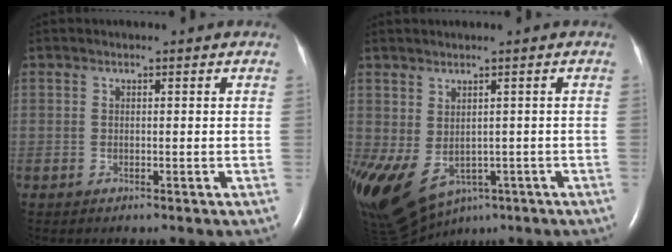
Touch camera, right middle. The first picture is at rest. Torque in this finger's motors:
{"motor_torque": [1.30, -0.66, 1.06, 0.21]}